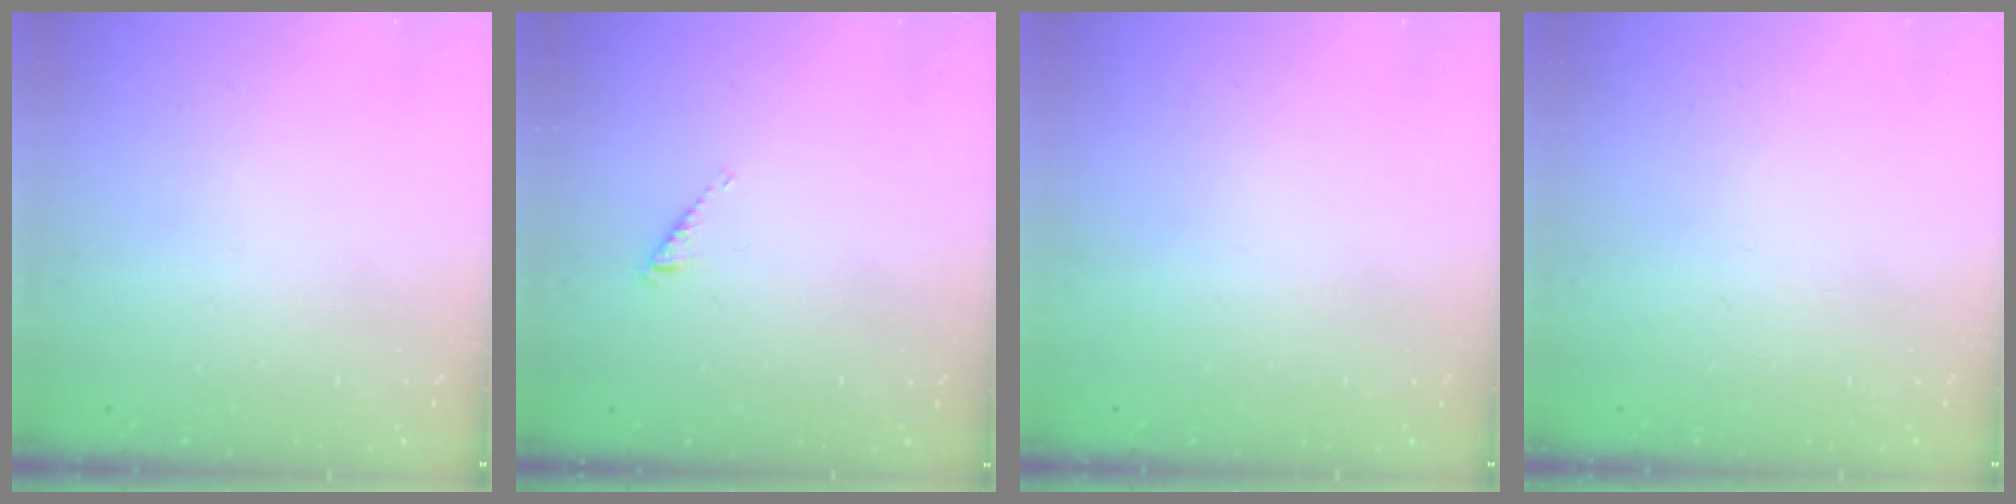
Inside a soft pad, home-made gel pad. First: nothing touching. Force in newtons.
{"total": 2.7, "press": 2.6, "slide": 0.5}
{"total": 0.0}
{"total": 0.0}